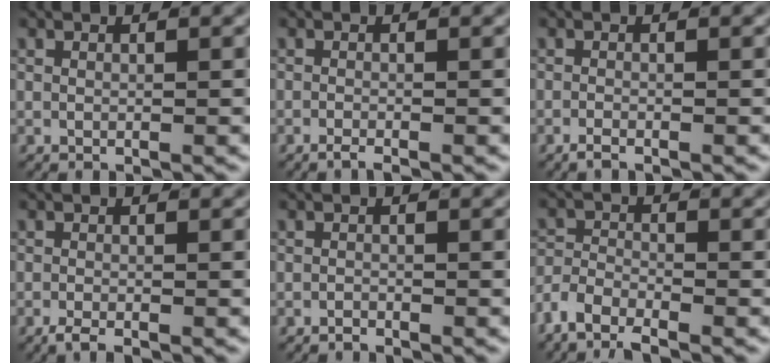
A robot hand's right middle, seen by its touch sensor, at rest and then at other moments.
{"total": 1.7, "force": [-1.5, 0.4, 0.7], "torque": [-0.011, -0.002, -0.028]}
{"total": 1.4, "force": [-1.2, 0.2, 0.5], "torque": [-0.013, -0.003, -0.023]}
{"total": 1.9, "force": [-1.6, 0.6, 0.8], "torque": [-0.016, -0.006, -0.028]}
{"total": 0.7, "force": [-0.7, -0.1, 0.0], "torque": [0.000, -0.002, -0.011]}
{"total": 3.7, "force": [-2.5, 1.9, 2.0], "torque": [-0.038, -0.002, -0.050]}